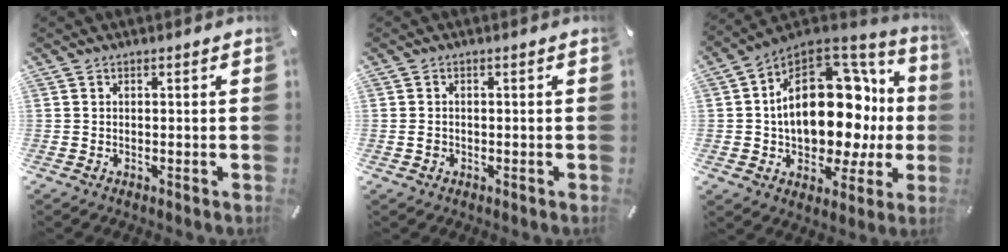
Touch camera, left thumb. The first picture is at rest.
{"total": 1.2, "force": [-0.4, 1.0, 0.6], "torque": [-0.010, 0.005, -0.009]}
{"total": 24.5, "force": [2.2, 14.6, 19.5], "torque": [-0.315, -0.022, 0.040]}